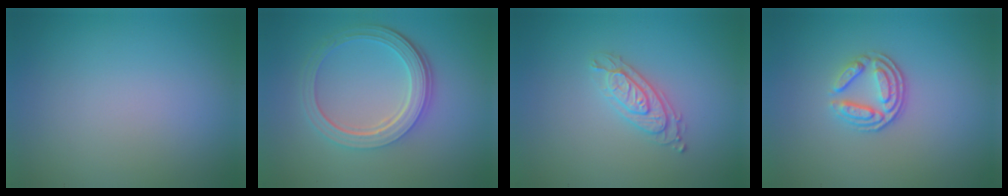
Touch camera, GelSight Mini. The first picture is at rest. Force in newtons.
{"total": 5.4, "press": 3.9, "slide": 3.7}
{"total": 2.6, "press": 2.3, "slide": 1.3}
{"total": 3.5, "press": 2.7, "slide": 2.2}